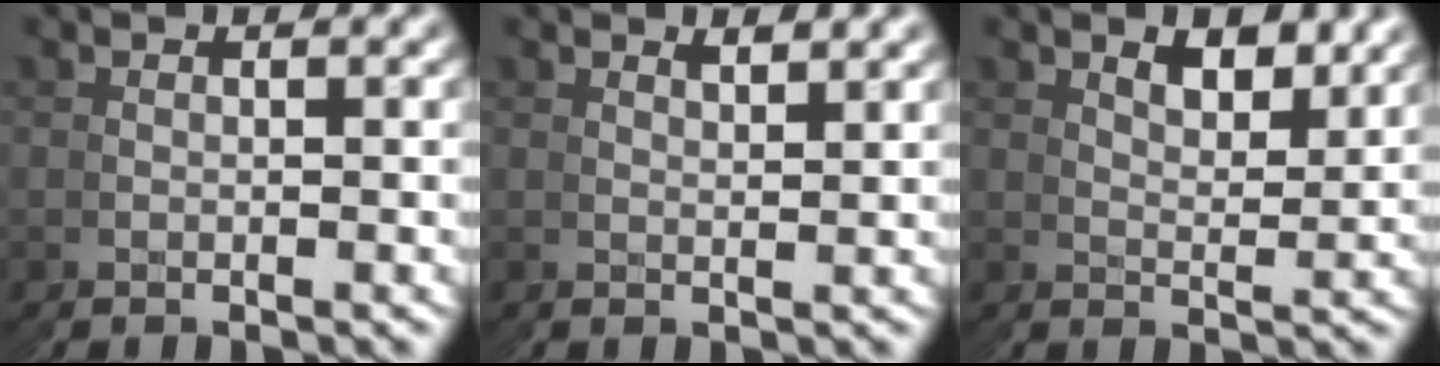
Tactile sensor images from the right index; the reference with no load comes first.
{"total": 1.7, "force": [1.5, -0.6, 0.2], "torque": [0.000, 0.002, 0.027]}
{"total": 2.9, "force": [2.6, 0.2, 1.2], "torque": [-0.012, -0.006, 0.045]}